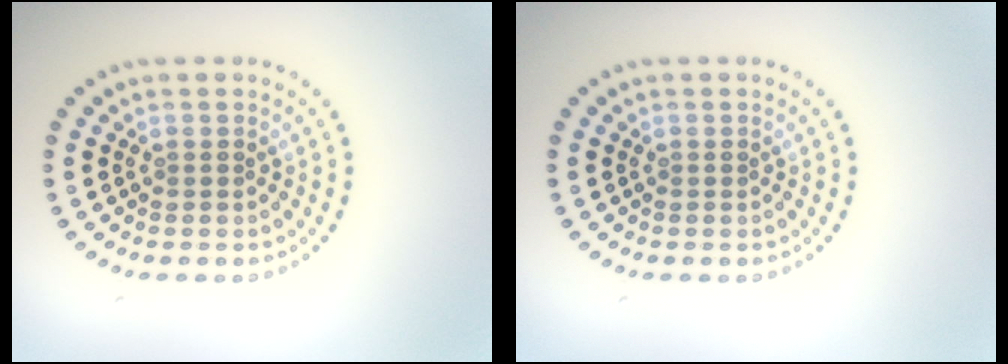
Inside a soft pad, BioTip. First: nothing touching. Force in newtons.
{"total": 0.0}